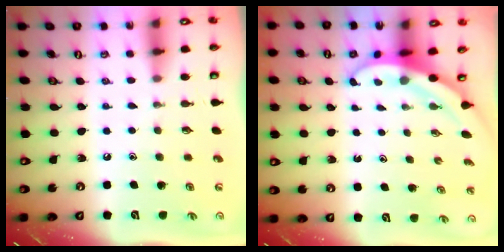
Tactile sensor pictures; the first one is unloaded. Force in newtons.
{"total": 3.3, "press": 3.3, "slide": 0.1}